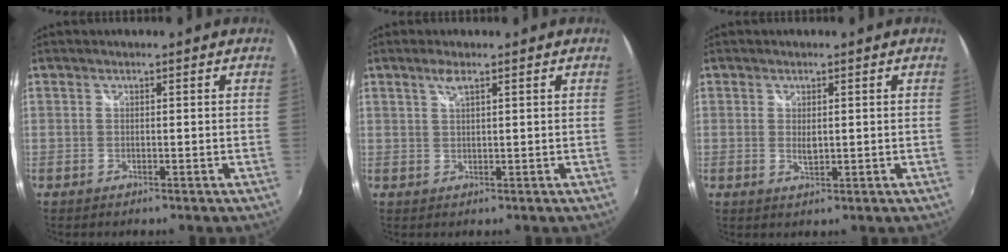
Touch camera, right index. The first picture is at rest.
{"total": 2.1, "force": [1.3, 0.4, 1.6], "torque": [-0.030, 0.003, 0.022]}
{"total": 2.1, "force": [0.1, 1.0, 1.9], "torque": [-0.033, -0.004, 0.003]}